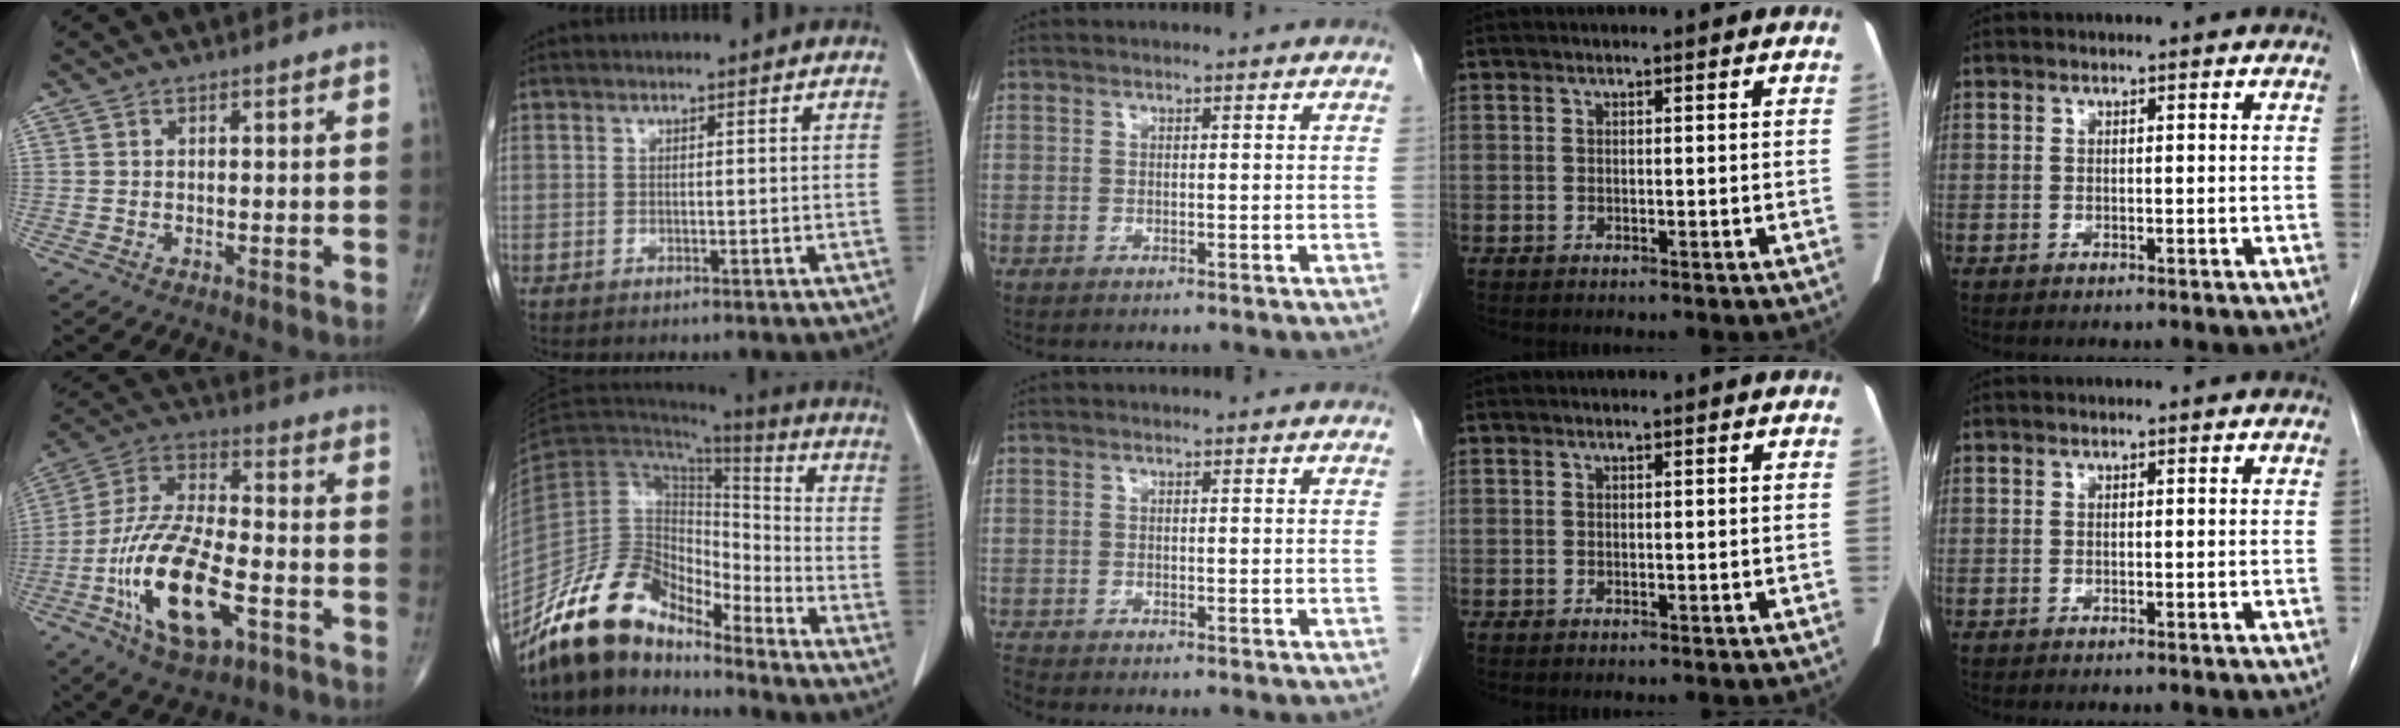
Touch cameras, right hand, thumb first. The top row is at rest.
{"thumb": {"total": 19.8, "force": [-7.2, 8.5, 16.4], "torque": [-0.318, 0.031, -0.126]}, "index": {"total": 16.8, "force": [-13.8, 5.8, 7.7], "torque": [-0.147, 0.032, -0.259]}, "middle": {"total": 1.0, "force": [-1.0, -0.1, 0.1], "torque": [-0.006, -0.005, -0.018]}}